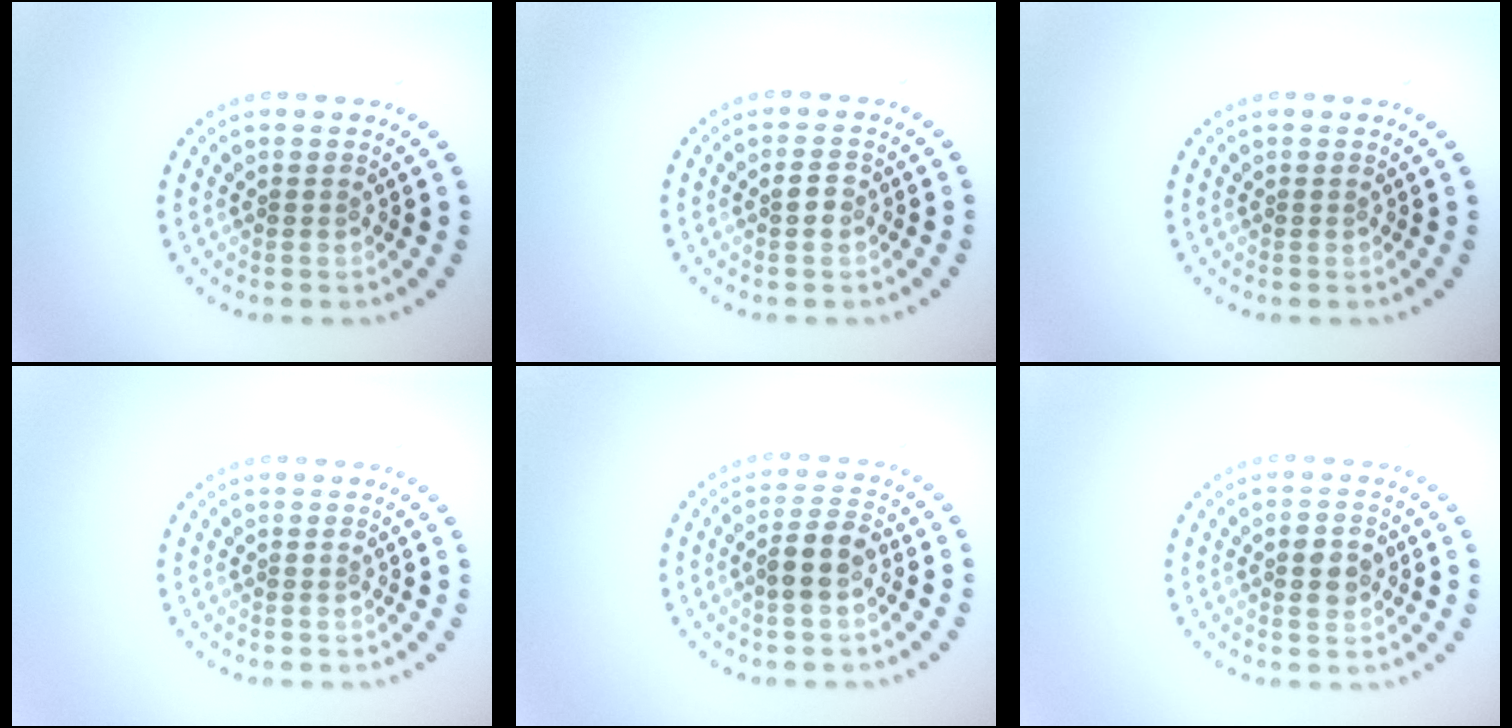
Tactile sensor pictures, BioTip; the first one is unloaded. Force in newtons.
{"total": 1.4, "press": 1.4, "slide": 0.1}
{"total": 0.0}
{"total": 0.0}
{"total": 3.0, "press": 2.8, "slide": 1.1}
{"total": 2.5, "press": 2.5, "slide": 0.1}